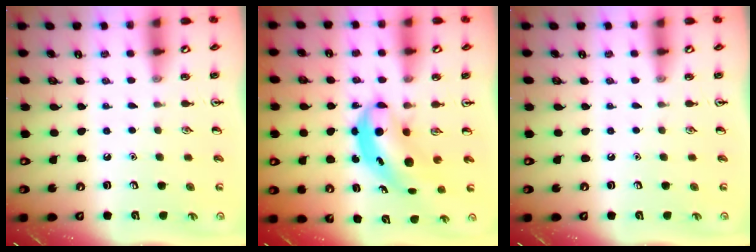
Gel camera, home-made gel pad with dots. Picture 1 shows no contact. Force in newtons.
{"total": 5.1, "press": 4.9, "slide": 1.3}
{"total": 0.0}